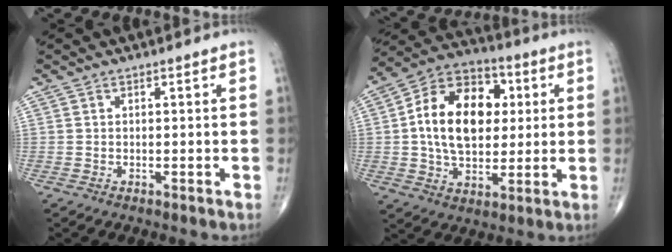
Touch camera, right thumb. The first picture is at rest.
{"total": 18.1, "force": [2.4, 12.0, 13.3], "torque": [-0.196, 0.016, 0.035]}